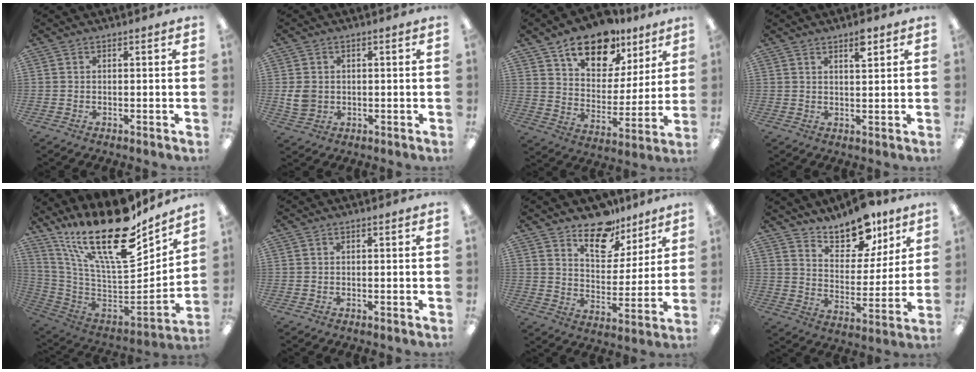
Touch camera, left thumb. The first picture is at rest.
{"total": 4.6, "force": [0.2, 3.9, 2.5], "torque": [-0.051, 0.001, 0.003]}
{"total": 16.4, "force": [11.5, 8.7, 7.7], "torque": [-0.119, -0.062, 0.204]}
{"total": 4.0, "force": [2.8, 1.1, 2.7], "torque": [-0.035, -0.008, 0.044]}
{"total": 26.9, "force": [16.6, 9.6, 18.9], "torque": [-0.343, -0.127, 0.282]}
{"total": 0.0}
{"total": 12.8, "force": [9.7, 6.8, 5.0], "torque": [-0.071, -0.061, 0.177]}
{"total": 12.7, "force": [10.7, 5.1, 4.6], "torque": [-0.074, -0.070, 0.198]}